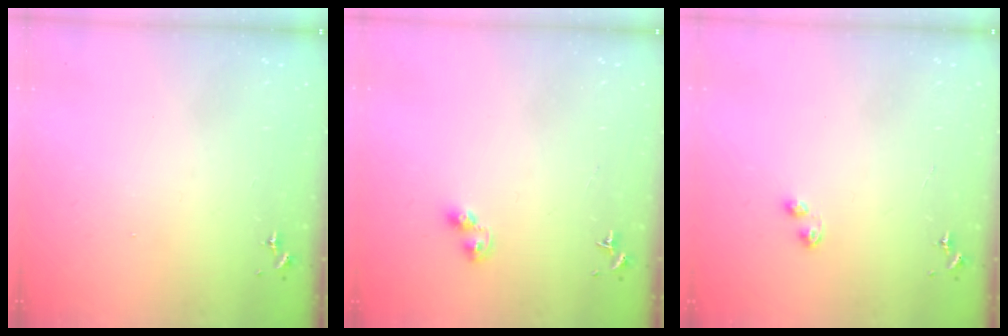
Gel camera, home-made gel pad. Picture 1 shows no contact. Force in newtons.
{"total": 4.5, "press": 4.5, "slide": 0.2}
{"total": 3.4, "press": 3.3, "slide": 0.5}